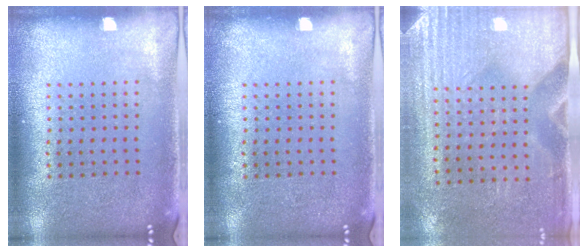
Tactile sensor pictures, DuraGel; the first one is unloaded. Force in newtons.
{"total": 0.0}
{"total": 2.9, "press": 2.6, "slide": 1.5}